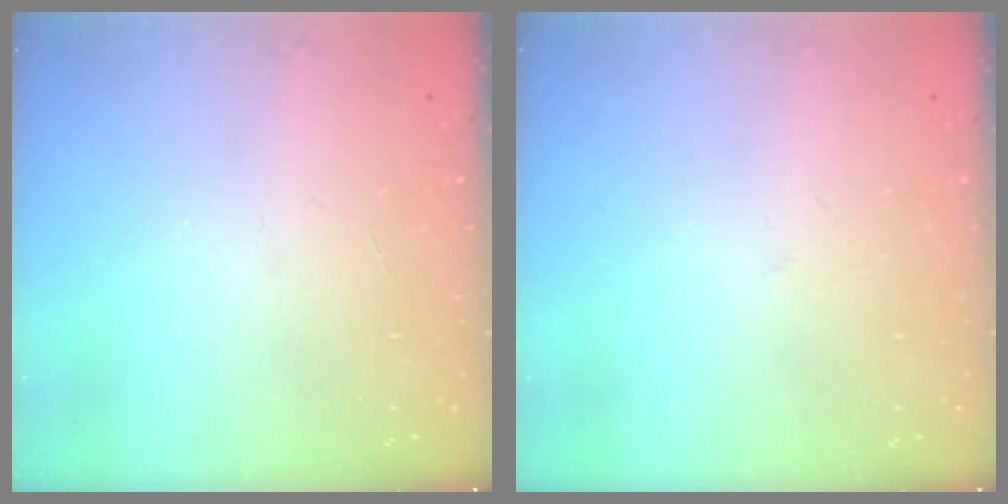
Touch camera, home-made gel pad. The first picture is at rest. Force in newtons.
{"total": 2.5, "press": 2.5, "slide": 0.3}